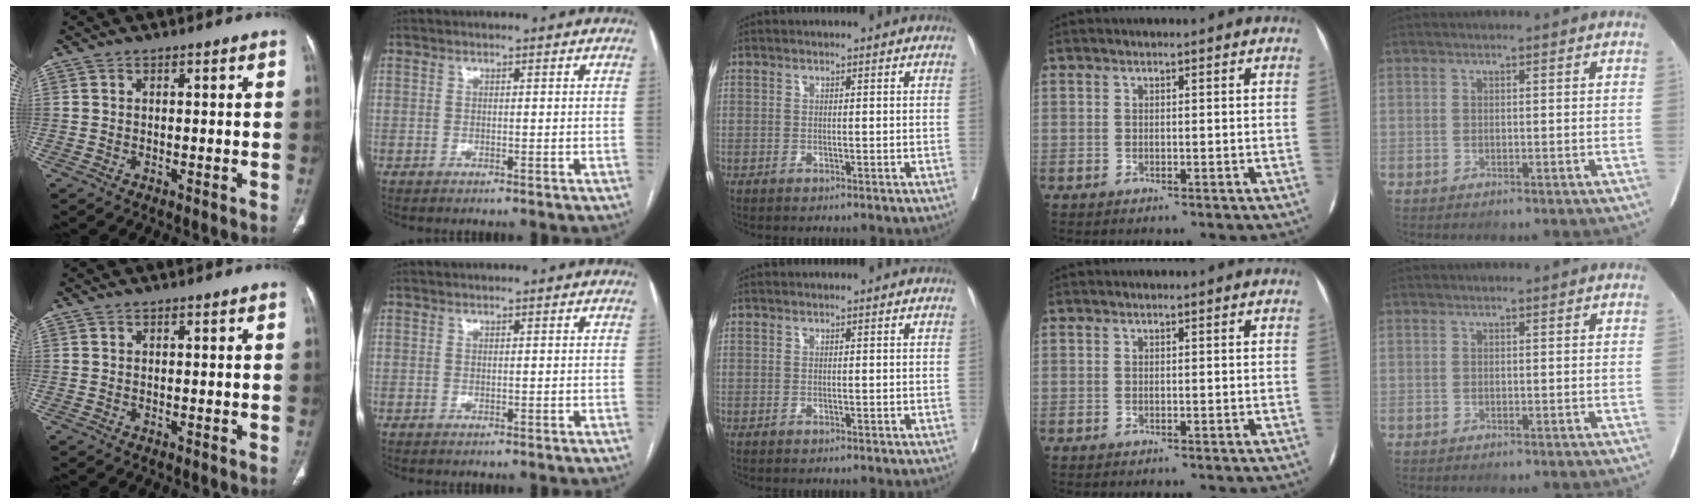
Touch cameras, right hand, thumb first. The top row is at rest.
{}